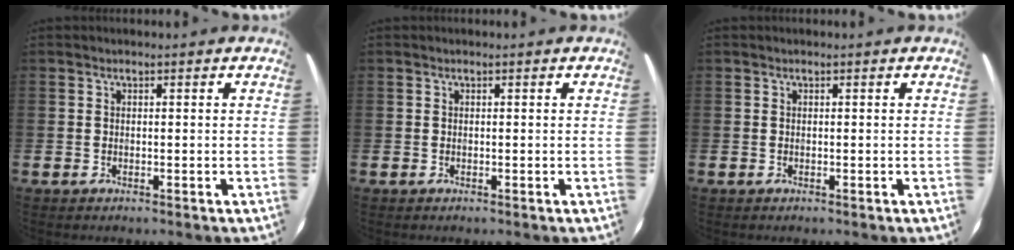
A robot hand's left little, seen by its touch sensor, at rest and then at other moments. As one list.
[{"total": 0.0}, {"total": 0.0}]